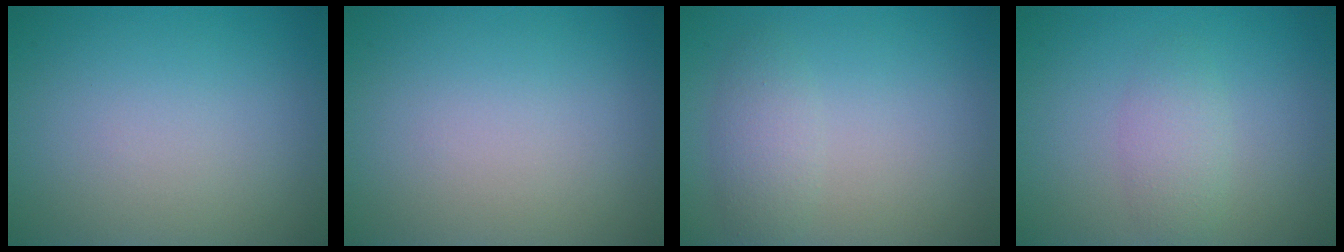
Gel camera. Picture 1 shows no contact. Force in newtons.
{"total": 0.0}
{"total": 2.1, "press": 2.1, "slide": 0.2}
{"total": 1.9, "press": 1.9, "slide": 0.1}